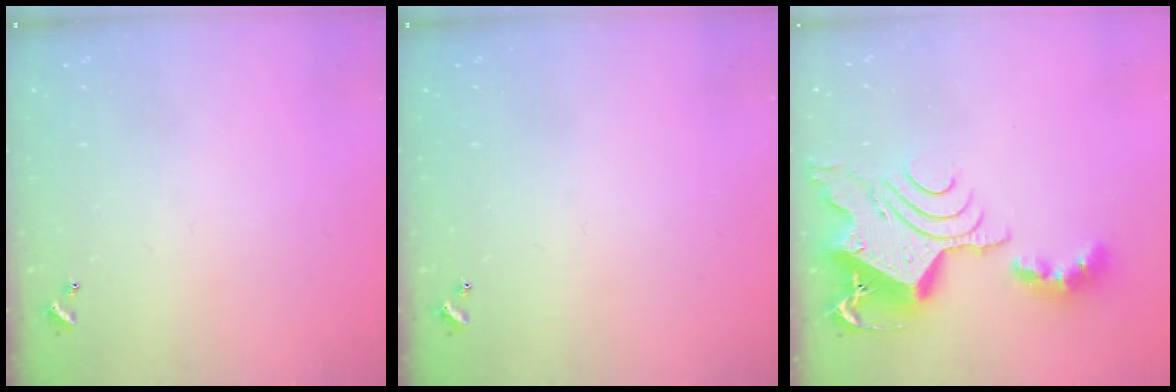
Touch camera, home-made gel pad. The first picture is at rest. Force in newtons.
{"total": 0.0}
{"total": 14.7, "press": 14.6, "slide": 1.6}